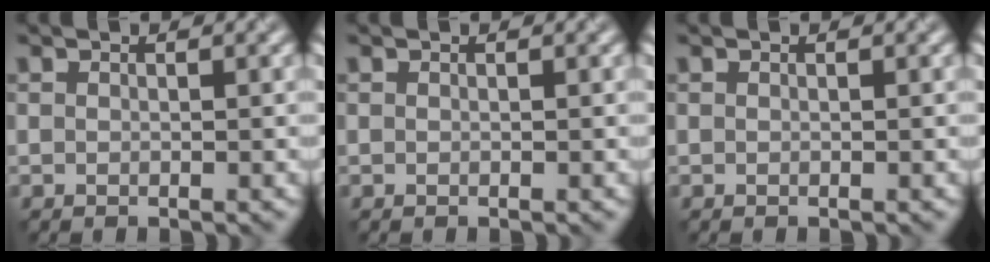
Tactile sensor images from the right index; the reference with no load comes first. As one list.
[{"total": 0.0}, {"total": 0.0}]